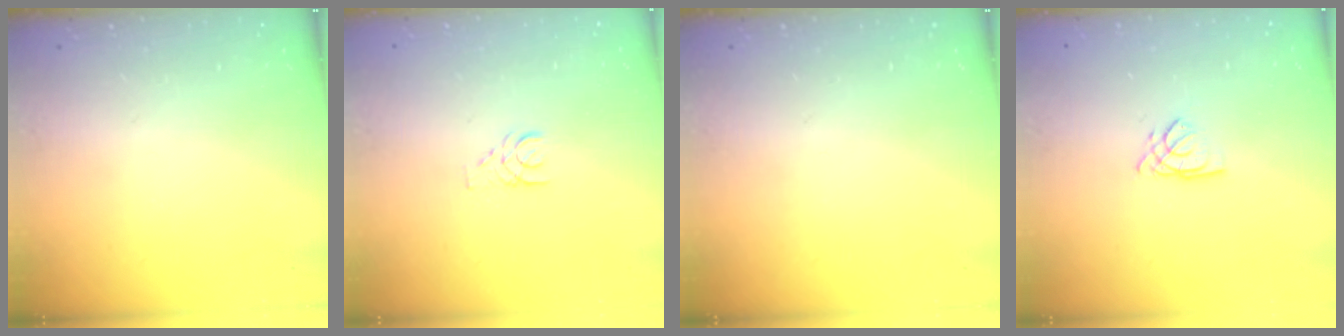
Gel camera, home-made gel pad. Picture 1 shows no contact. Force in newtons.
{"total": 1.4, "press": 1.4, "slide": 0.2}
{"total": 0.0}
{"total": 2.7, "press": 2.7, "slide": 0.3}